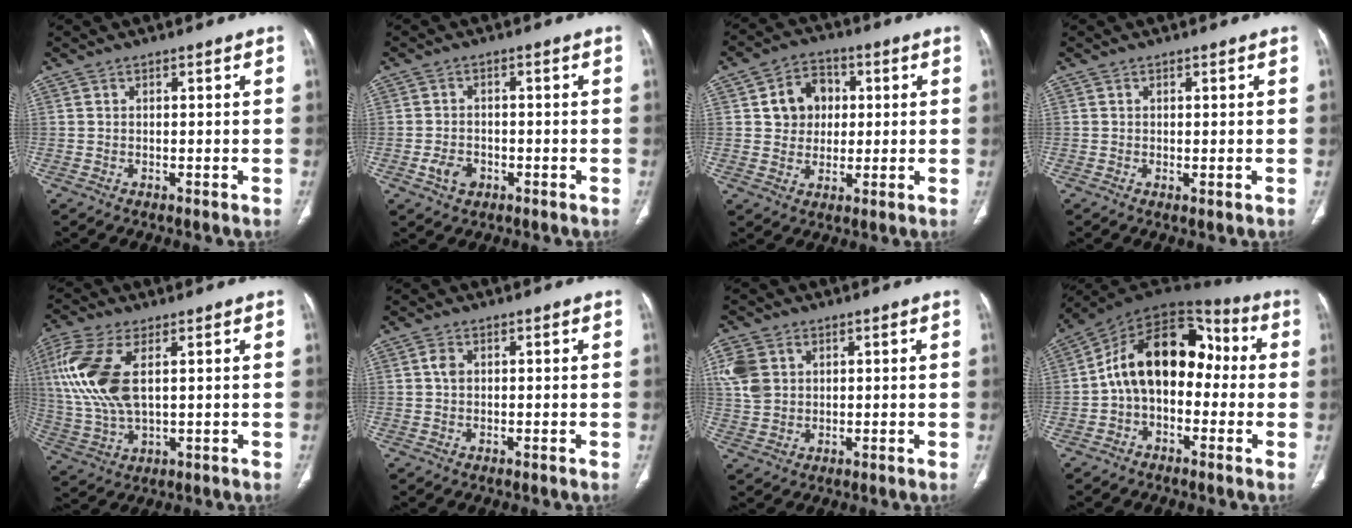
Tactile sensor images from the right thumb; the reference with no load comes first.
{"total": 3.8, "force": [-1.5, 2.7, 2.1], "torque": [-0.033, 0.009, -0.023]}
{"total": 8.6, "force": [1.7, 7.3, 4.3], "torque": [-0.033, 0.003, 0.024]}
{"total": 0.7, "force": [-0.1, 0.3, 0.7], "torque": [-0.018, -0.005, 0.001]}
{"total": 14.9, "force": [3.6, 7.2, 12.5], "torque": [-0.297, -0.004, 0.079]}
{"total": 1.9, "force": [0.5, 1.3, 1.3], "torque": [-0.023, 0.003, 0.008]}
{"total": 7.8, "force": [2.4, 5.9, 4.4], "torque": [-0.089, 0.000, 0.051]}
{"total": 16.7, "force": [-0.6, 10.8, 12.6], "torque": [-0.179, 0.056, -0.025]}